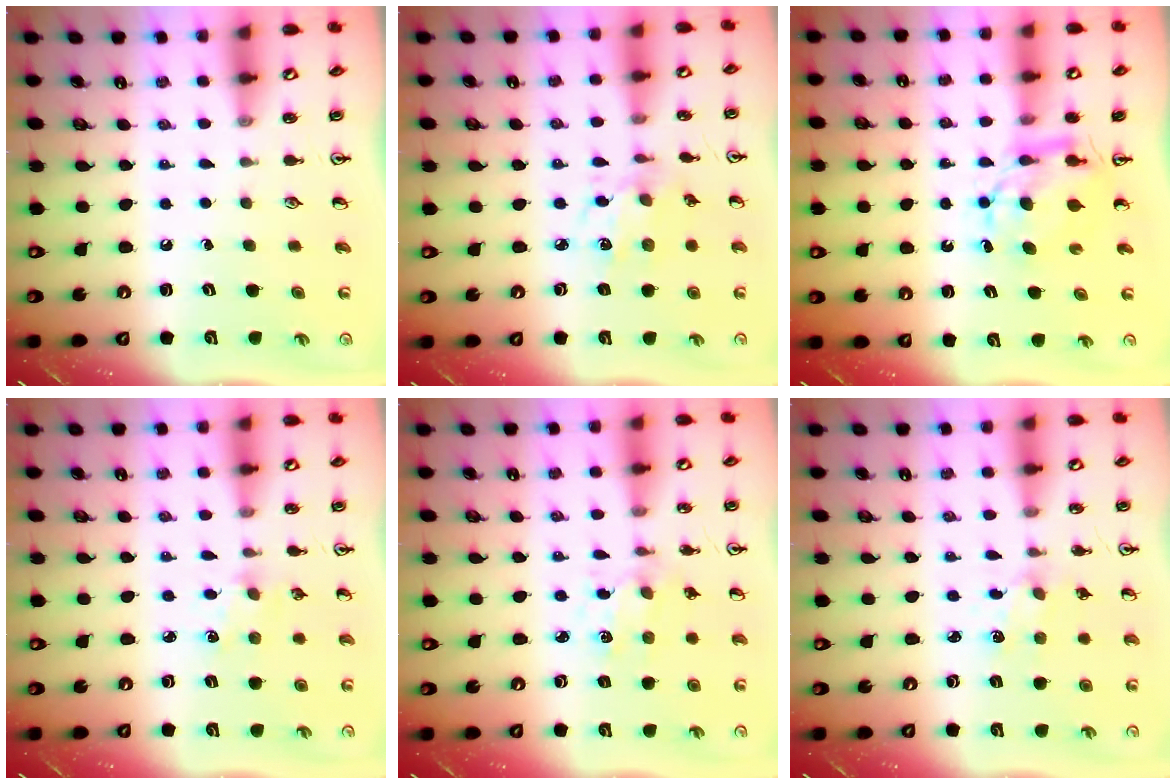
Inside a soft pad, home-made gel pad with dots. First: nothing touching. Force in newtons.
{"total": 5.3, "press": 5.3, "slide": 0.5}
{"total": 6.4, "press": 6.4, "slide": 0.5}
{"total": 3.3, "press": 3.3, "slide": 0.4}
{"total": 1.7, "press": 1.7, "slide": 0.3}
{"total": 2.7, "press": 2.7, "slide": 0.3}